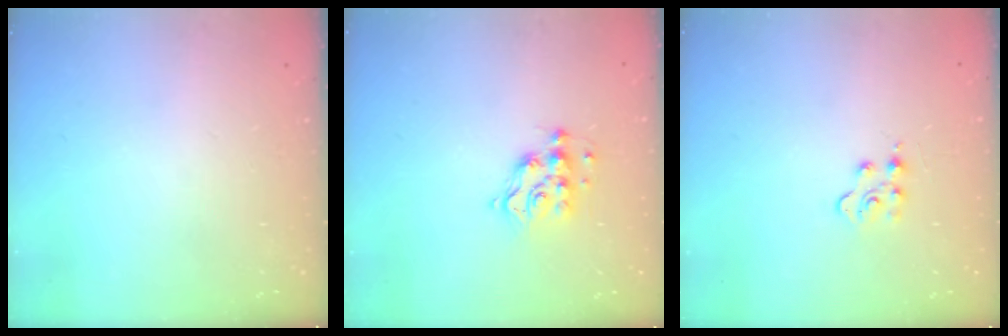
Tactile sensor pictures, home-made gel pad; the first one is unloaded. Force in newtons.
{"total": 8.6, "press": 8.6, "slide": 0.5}
{"total": 3.8, "press": 3.7, "slide": 0.5}